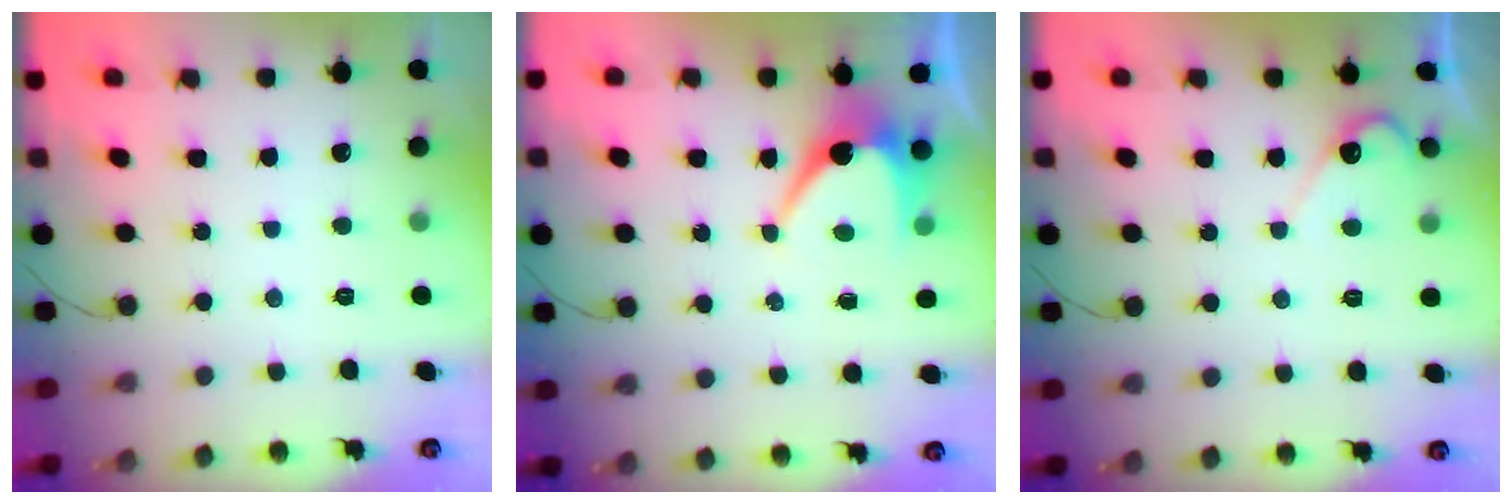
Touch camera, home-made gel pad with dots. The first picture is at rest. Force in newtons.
{"total": 7.1, "press": 7.0, "slide": 0.5}
{"total": 5.0, "press": 4.9, "slide": 0.2}